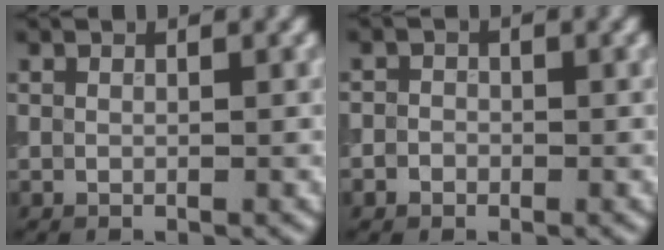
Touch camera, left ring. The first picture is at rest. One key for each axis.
{"total": 1.4, "fx": -0.4, "fy": 1.3, "fz": 0.4, "tx": 0.010, "ty": 0.005, "tz": -0.015}